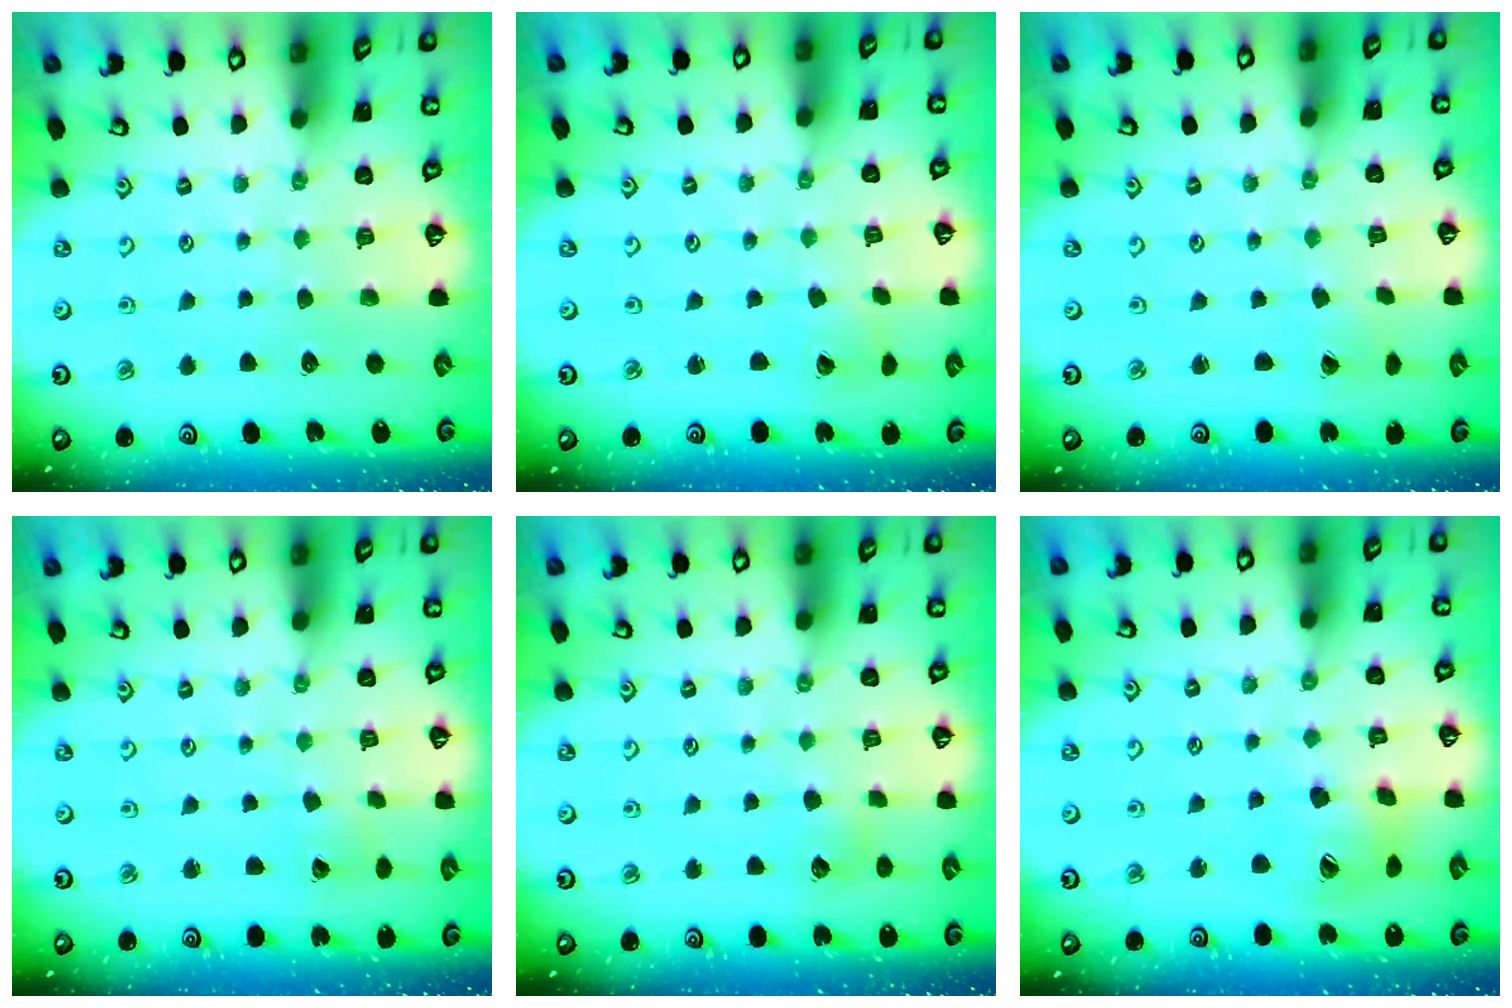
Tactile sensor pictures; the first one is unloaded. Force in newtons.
{"total": 1.9, "press": 1.9, "slide": 0.2}
{"total": 0.0}
{"total": 2.4, "press": 2.4, "slide": 0.2}
{"total": 4.1, "press": 4.0, "slide": 0.5}
{"total": 15.0, "press": 14.8, "slide": 2.1}